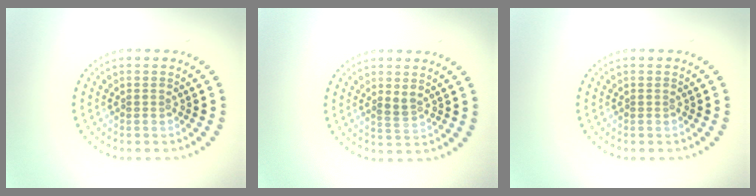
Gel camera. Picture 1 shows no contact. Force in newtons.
{"total": 1.1, "press": 1.0, "slide": 0.5}
{"total": 0.0}